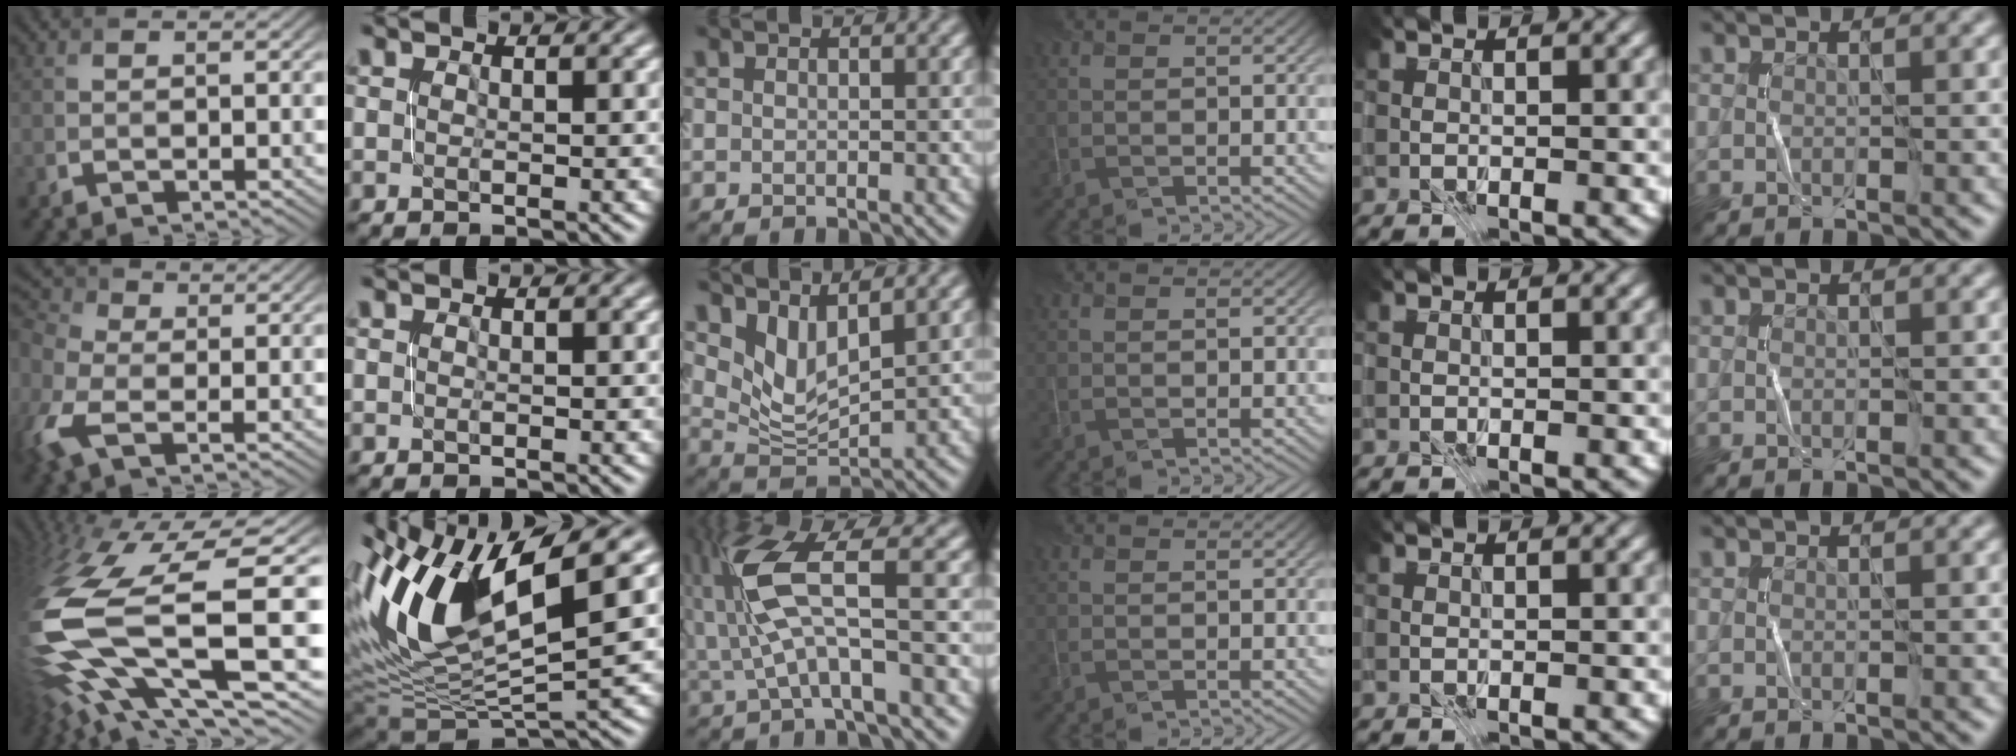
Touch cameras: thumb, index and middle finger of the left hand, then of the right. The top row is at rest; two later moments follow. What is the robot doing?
{"motion": "close", "object": "stapler"}